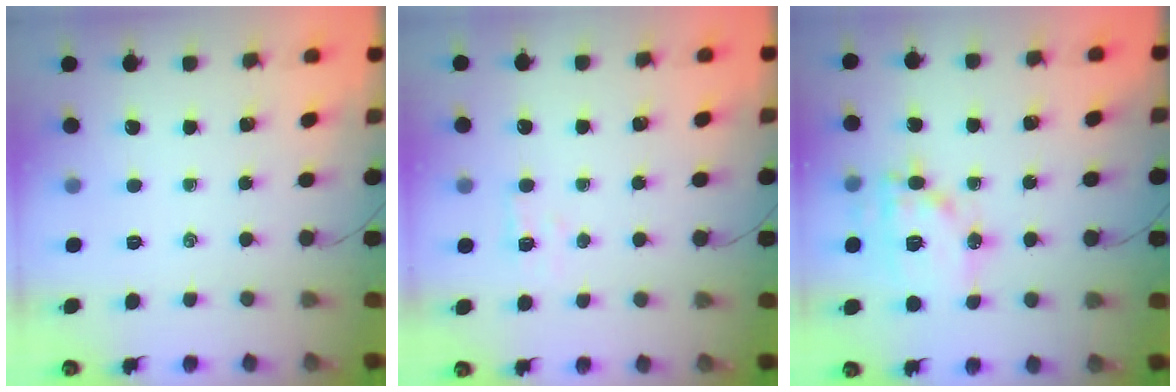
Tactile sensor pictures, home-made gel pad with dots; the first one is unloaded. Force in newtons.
{"total": 2.9, "press": 2.8, "slide": 1.0}
{"total": 14.6, "press": 14.5, "slide": 1.9}